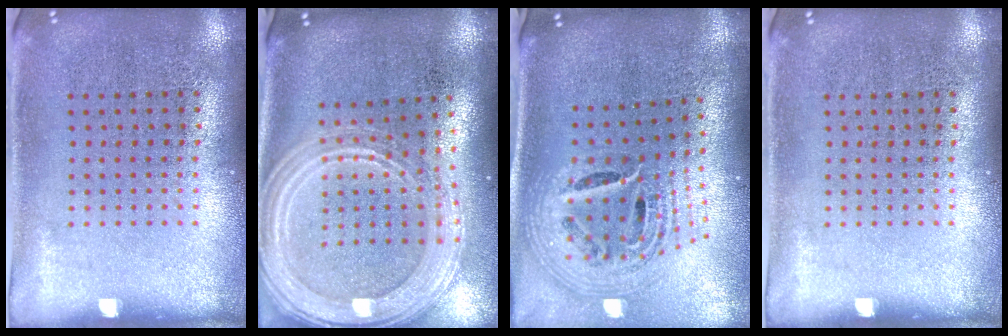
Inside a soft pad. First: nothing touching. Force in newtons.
{"total": 2.7, "press": 2.3, "slide": 1.5}
{"total": 2.6, "press": 1.8, "slide": 1.9}
{"total": 0.0}